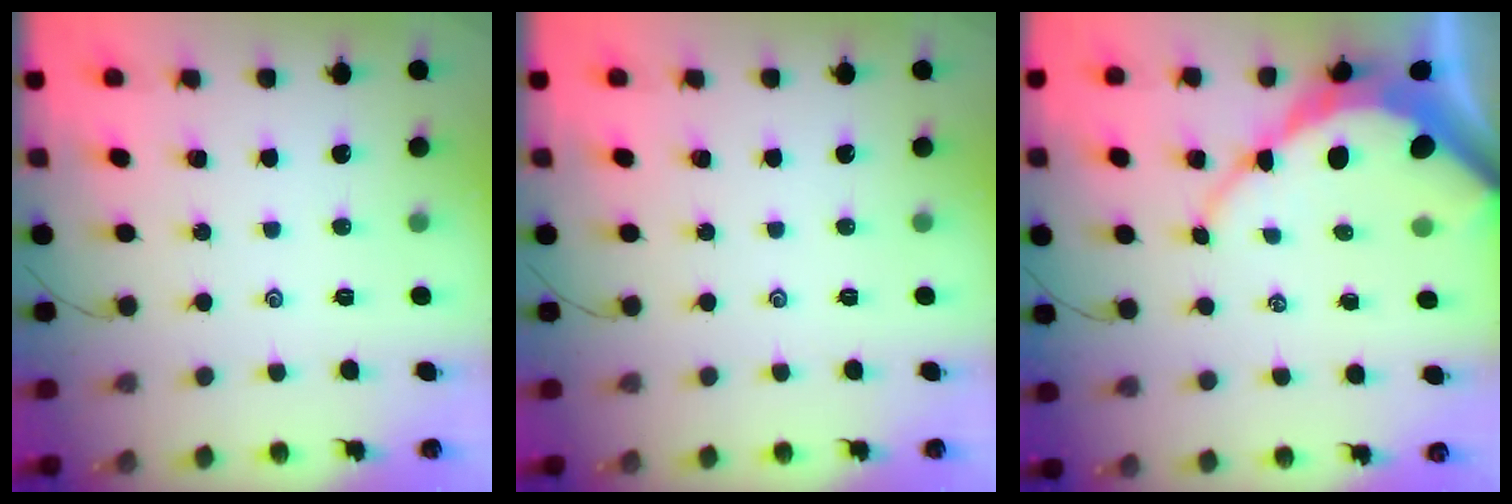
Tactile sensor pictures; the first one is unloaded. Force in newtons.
{"total": 0.0}
{"total": 11.1, "press": 11.0, "slide": 1.1}